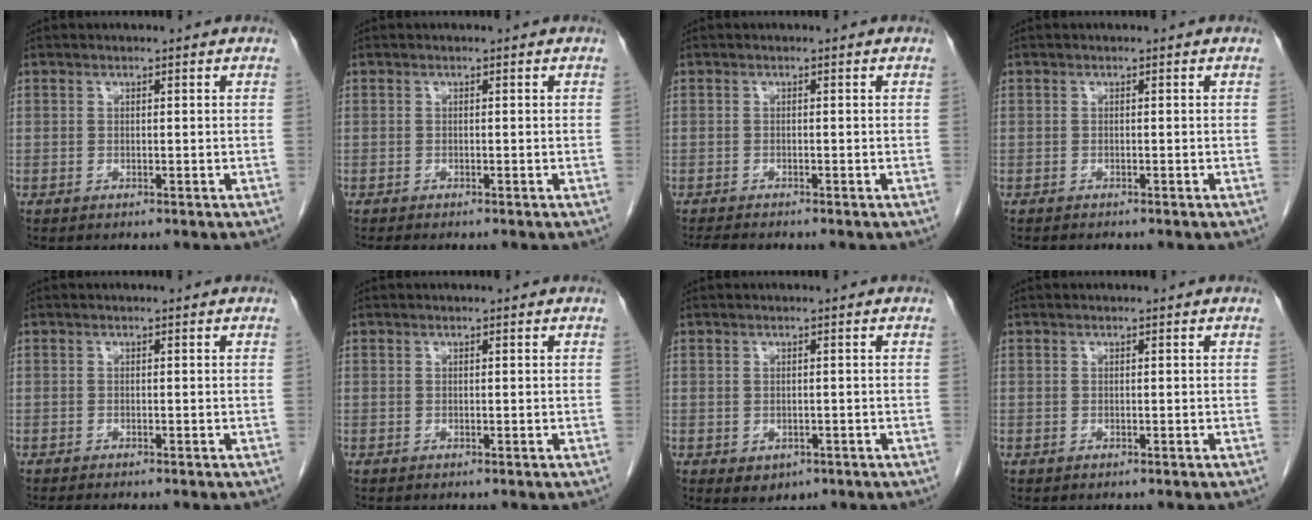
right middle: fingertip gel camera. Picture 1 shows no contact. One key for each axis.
{"total": 2.2, "fx": -1.9, "fy": 0.3, "fz": 1.1, "tx": -0.016, "ty": -0.005, "tz": -0.024}
{"total": 2.8, "fx": -2.5, "fy": -0.1, "fz": 1.1, "tx": -0.021, "ty": -0.010, "tz": -0.042}
{"total": 1.3, "fx": -1.2, "fy": 0.1, "fz": 0.5, "tx": -0.010, "ty": -0.003, "tz": -0.014}
{"total": 2.1, "fx": -1.9, "fy": 0.1, "fz": 1.0, "tx": -0.016, "ty": -0.004, "tz": -0.025}
{"total": 0.0}
{"total": 2.3, "fx": -0.9, "fy": 1.8, "fz": 1.2, "tx": -0.015, "ty": 0.000, "tz": 0.002}
{"total": 0.0}